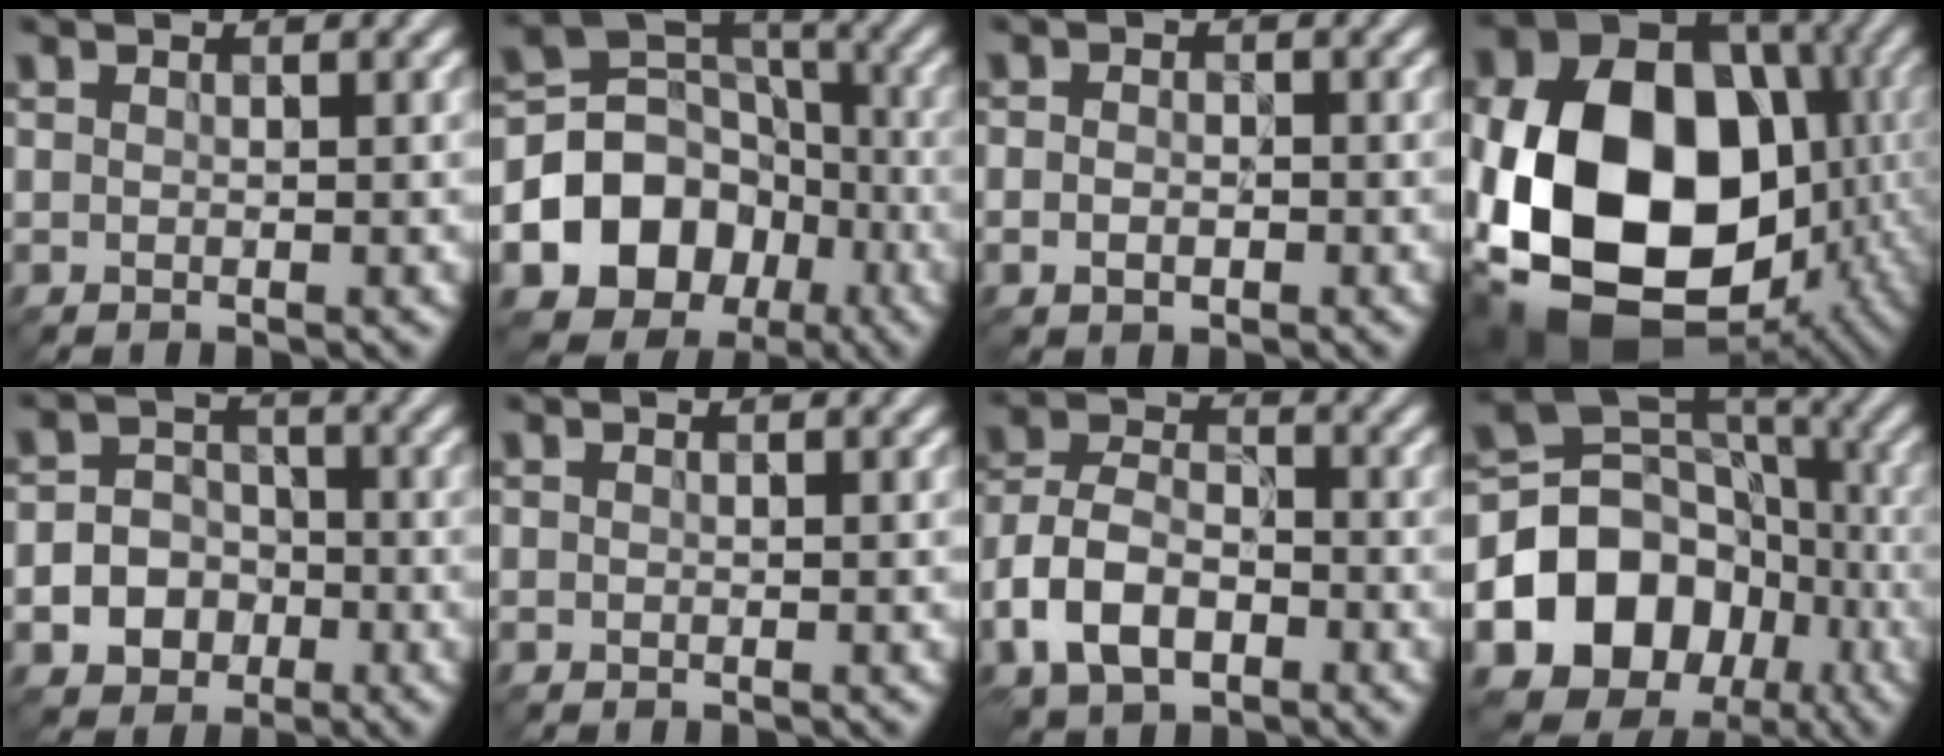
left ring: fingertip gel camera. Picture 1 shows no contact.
{"total": 11.1, "force": [-3.9, 9.2, 5.0], "torque": [-0.095, -0.003, -0.080]}
{"total": 1.8, "force": [-0.5, 1.3, 1.1], "torque": [-0.013, -0.003, -0.011]}
{"total": 20.1, "force": [-2.6, 15.2, 12.9], "torque": [-0.272, -0.024, -0.026]}
{"total": 5.3, "force": [-1.9, 4.5, 1.9], "torque": [-0.011, -0.001, -0.047]}
{"total": 0.0}
{"total": 6.4, "force": [-2.9, 4.1, 4.0], "torque": [-0.085, 0.004, -0.065]}
{"total": 12.8, "force": [-4.3, 10.4, 6.2], "torque": [-0.118, 0.000, -0.076]}